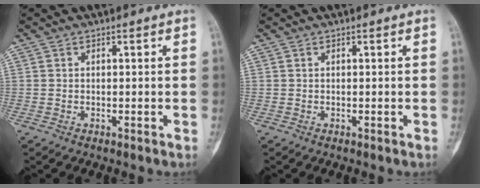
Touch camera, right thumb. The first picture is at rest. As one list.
[{"total": 0.0}]